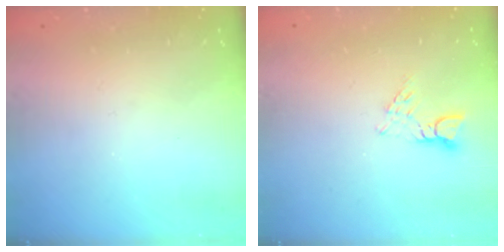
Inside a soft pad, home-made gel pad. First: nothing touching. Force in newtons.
{"total": 2.8, "press": 2.8, "slide": 0.3}